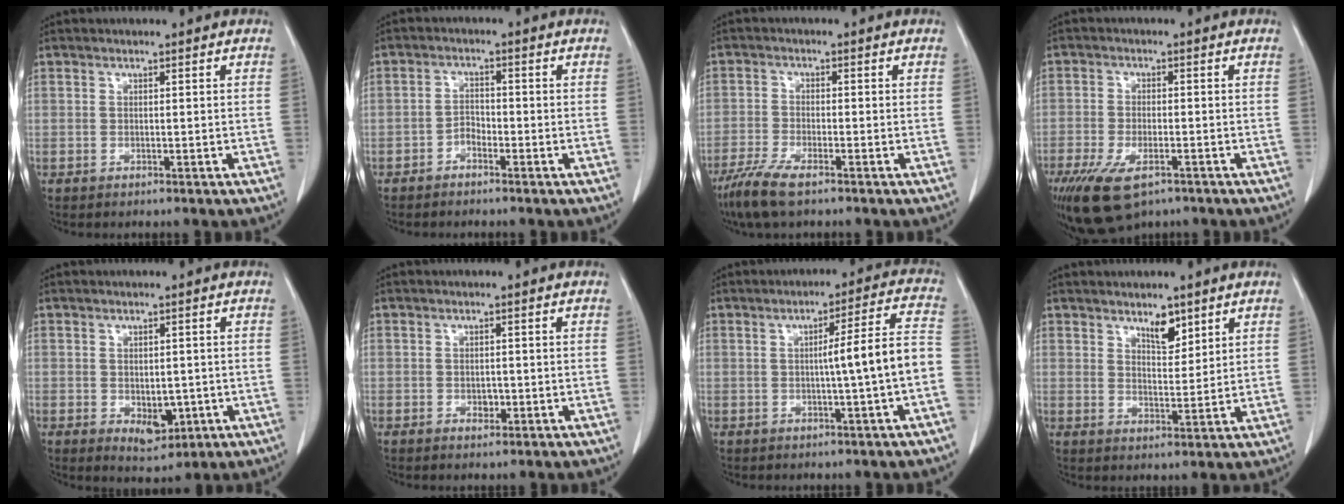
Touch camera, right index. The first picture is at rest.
{"total": 2.0, "force": [-1.5, 0.9, 1.0], "torque": [-0.015, 0.006, -0.028]}
{"total": 6.1, "force": [-4.4, 1.0, 4.2], "torque": [-0.089, -0.015, -0.079]}
{"total": 10.3, "force": [-6.3, 4.3, 6.9], "torque": [-0.136, -0.018, -0.104]}
{"total": 4.5, "force": [-1.1, 2.8, 3.4], "torque": [-0.043, -0.005, -0.002]}
{"total": 1.5, "force": [-0.5, 1.0, 1.0], "torque": [-0.015, 0.001, -0.004]}
{"total": 8.5, "force": [-1.4, -0.8, 8.4], "torque": [-0.115, 0.019, -0.019]}
{"total": 4.1, "force": [2.9, 1.6, 2.4], "torque": [-0.037, -0.006, 0.050]}